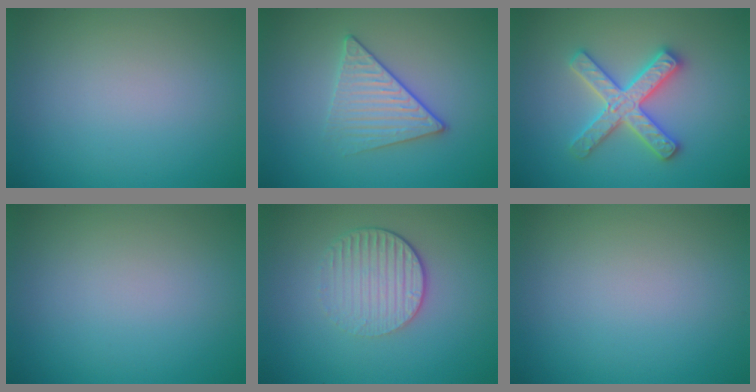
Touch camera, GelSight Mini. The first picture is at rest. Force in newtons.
{"total": 3.3, "press": 3.0, "slide": 1.3}
{"total": 4.7, "press": 4.6, "slide": 0.6}
{"total": 0.0}
{"total": 3.7, "press": 2.7, "slide": 2.6}
{"total": 0.0}